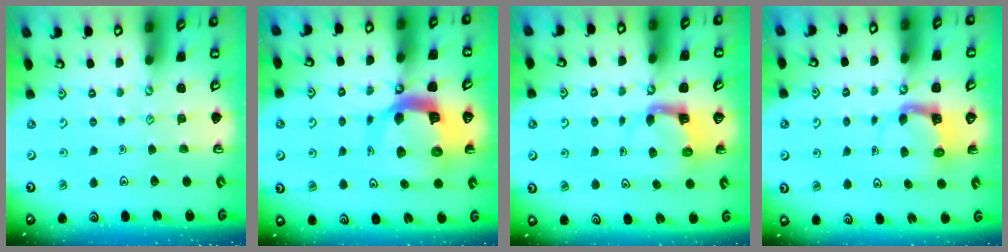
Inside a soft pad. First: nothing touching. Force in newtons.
{"total": 12.9, "press": 12.8, "slide": 1.6}
{"total": 3.9, "press": 3.8, "slide": 0.7}
{"total": 4.4, "press": 4.4, "slide": 0.2}